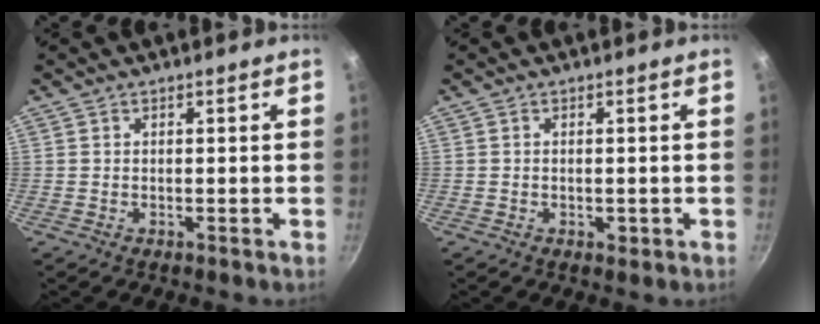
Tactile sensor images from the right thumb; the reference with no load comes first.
{"total": 1.3, "force": [-0.4, 0.7, 1.0], "torque": [-0.014, -0.001, -0.005]}